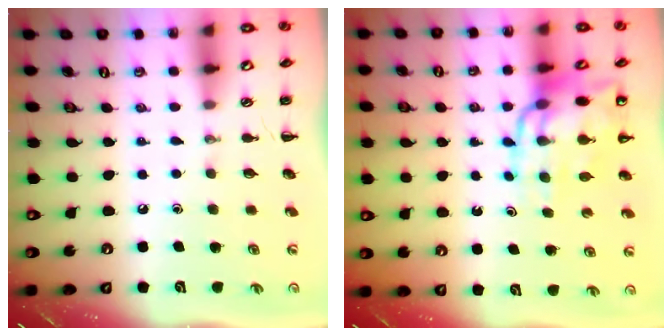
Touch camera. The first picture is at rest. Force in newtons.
{"total": 13.2, "press": 12.7, "slide": 3.6}